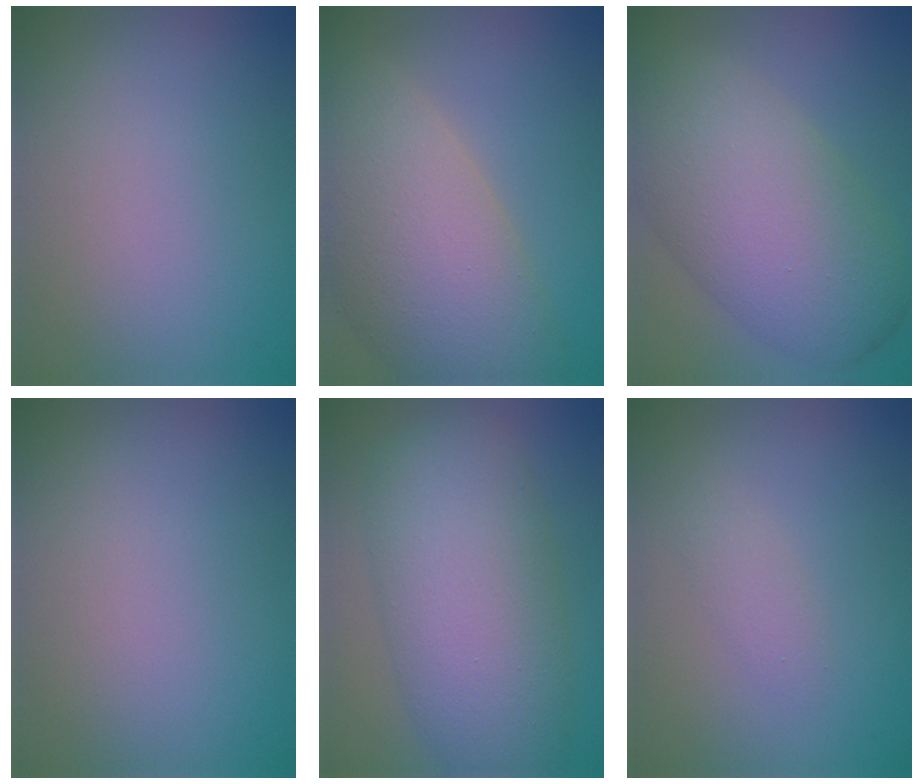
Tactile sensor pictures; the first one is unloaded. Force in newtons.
{"total": 10.8, "press": 10.8, "slide": 0.9}
{"total": 10.5, "press": 10.5, "slide": 0.9}
{"total": 0.0}
{"total": 9.9, "press": 9.9, "slide": 0.4}
{"total": 1.2, "press": 1.2, "slide": 0.1}